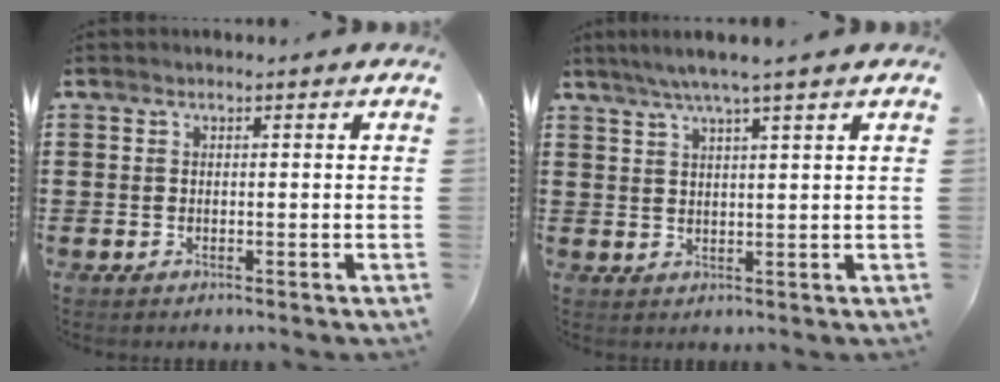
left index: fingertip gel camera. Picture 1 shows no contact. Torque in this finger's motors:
{"motor_torque": [1.09, -1.05, 0.28, 0.16]}